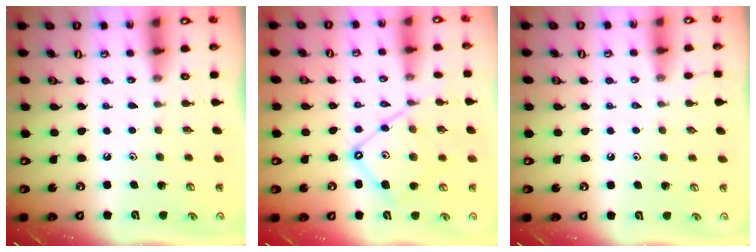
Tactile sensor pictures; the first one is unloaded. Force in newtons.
{"total": 13.1, "press": 13.0, "slide": 1.3}
{"total": 1.1, "press": 1.1, "slide": 0.3}